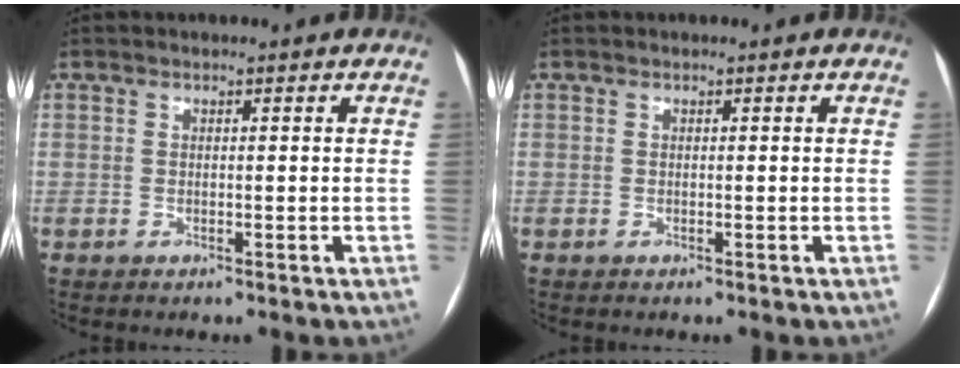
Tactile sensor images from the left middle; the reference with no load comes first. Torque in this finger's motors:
{"motor_torque": [0.00, 0.00, 0.00, 0.00]}